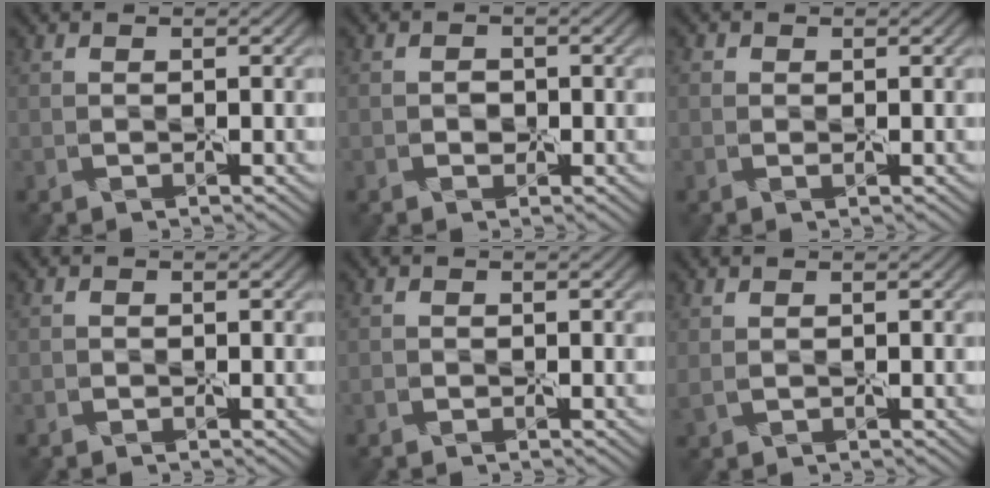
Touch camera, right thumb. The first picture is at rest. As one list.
[{"total": 1.0, "force": [-0.4, 0.9, -0.1], "torque": [0.011, -0.004, -0.007]}, {"total": 0.7, "force": [0.0, 0.7, 0.1], "torque": [0.011, -0.005, 0.001]}, {"total": 0.8, "force": [-0.5, 0.6, 0.2], "torque": [-0.001, -0.005, -0.009]}, {"total": 0.7, "force": [-0.5, 0.5, 0.1], "torque": [-0.002, -0.006, -0.008]}, {"total": 1.2, "force": [0.5, 0.4, 0.9], "torque": [-0.021, 0.003, 0.014]}]